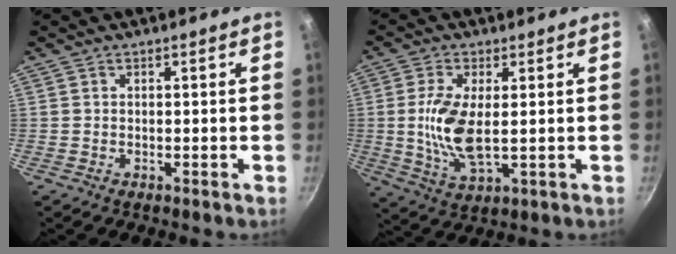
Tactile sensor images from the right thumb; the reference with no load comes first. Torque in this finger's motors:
{"motor_torque": [-0.64, 0.99, 0.84, 0.80, 0.15]}